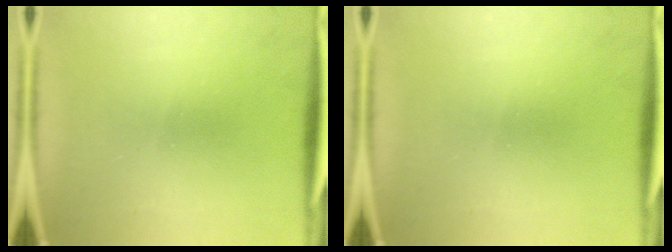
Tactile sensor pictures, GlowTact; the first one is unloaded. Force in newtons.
{"total": 0.0}